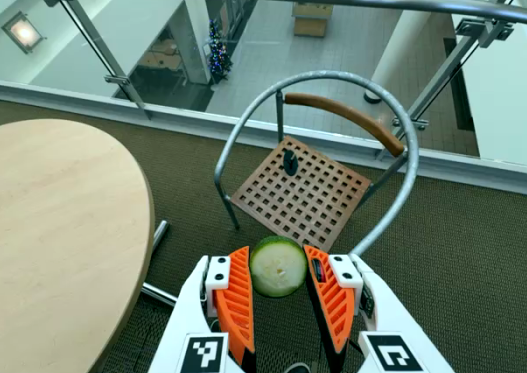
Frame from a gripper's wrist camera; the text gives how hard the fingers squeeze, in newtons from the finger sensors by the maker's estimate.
{"total": 10.2, "left": 10.5, "right": 9.8}